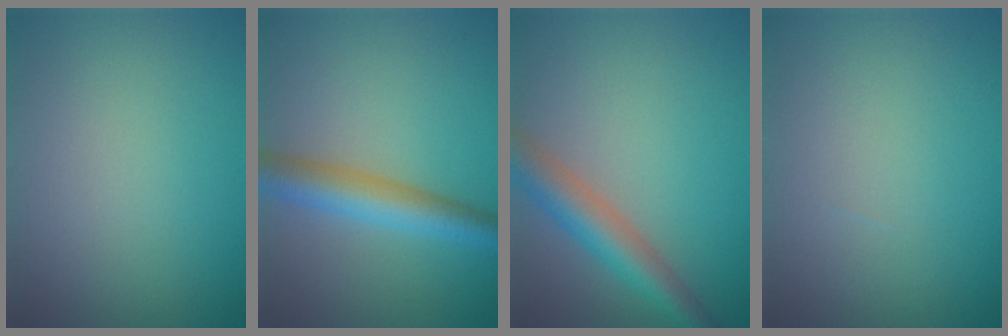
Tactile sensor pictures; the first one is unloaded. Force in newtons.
{"total": 4.7, "press": 4.7, "slide": 0.1}
{"total": 4.6, "press": 4.6, "slide": 0.1}
{"total": 0.0}